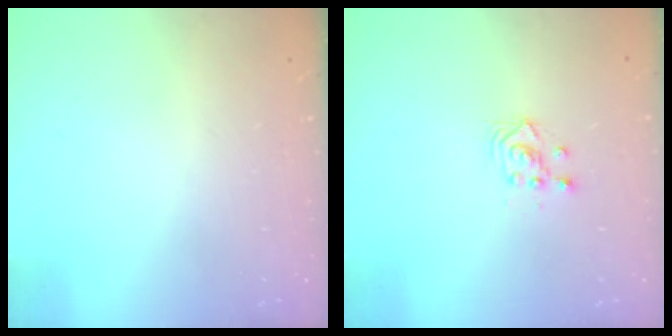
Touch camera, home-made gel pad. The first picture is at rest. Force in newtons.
{"total": 2.3, "press": 2.3, "slide": 0.1}